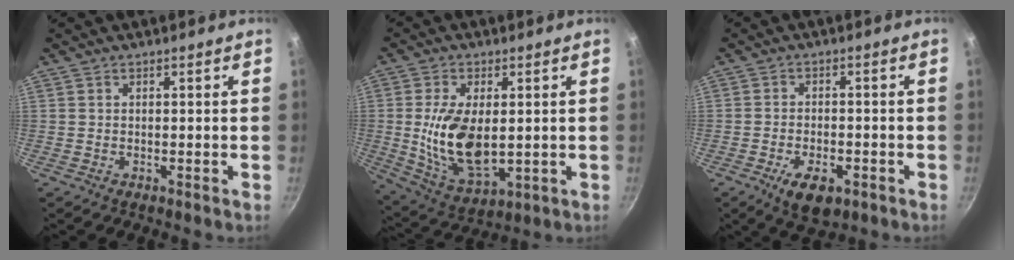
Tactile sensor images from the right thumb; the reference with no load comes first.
{"total": 14.1, "force": [0.5, 7.6, 11.8], "torque": [-0.213, -0.014, 0.022]}
{"total": 7.4, "force": [-3.4, 3.7, 5.4], "torque": [-0.082, 0.011, -0.052]}